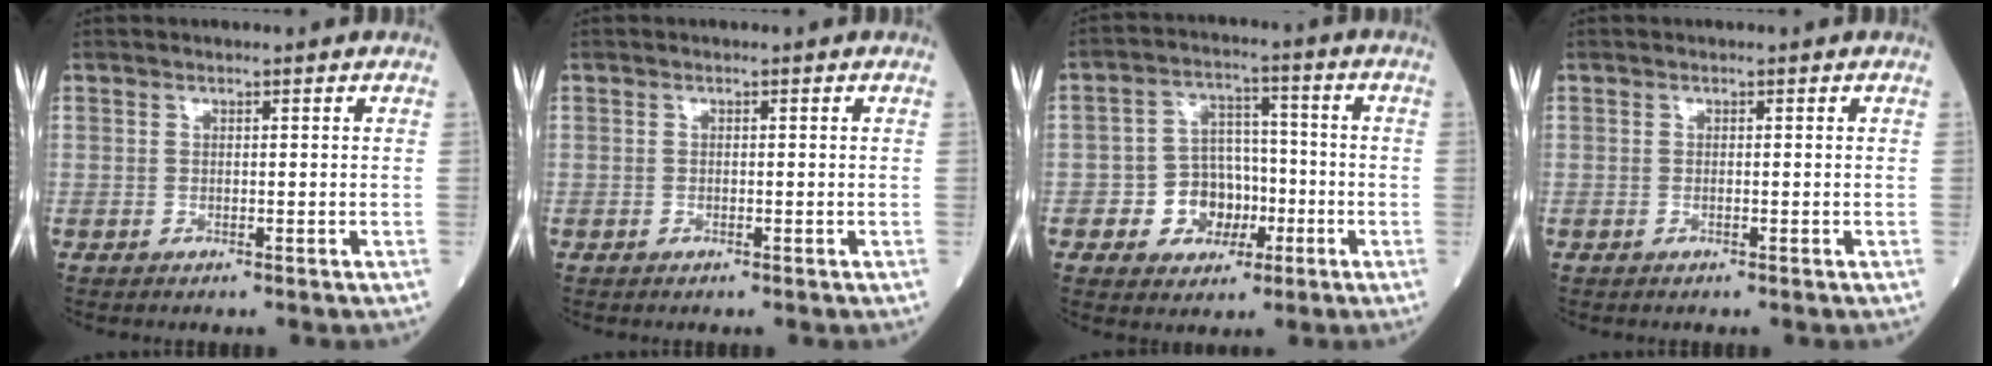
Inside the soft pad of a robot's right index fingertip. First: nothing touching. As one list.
[{"total": 0.0}, {"total": 7.6, "force": [-2.4, 6.2, 3.7], "torque": [-0.064, 0.023, -0.037]}, {"total": 0.0}]